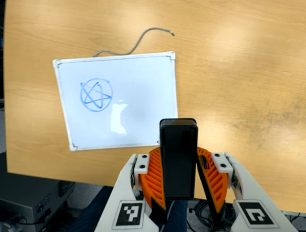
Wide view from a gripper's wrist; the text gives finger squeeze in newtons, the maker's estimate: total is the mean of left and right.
{"total": 5.2, "left": 4.5, "right": 5.9}